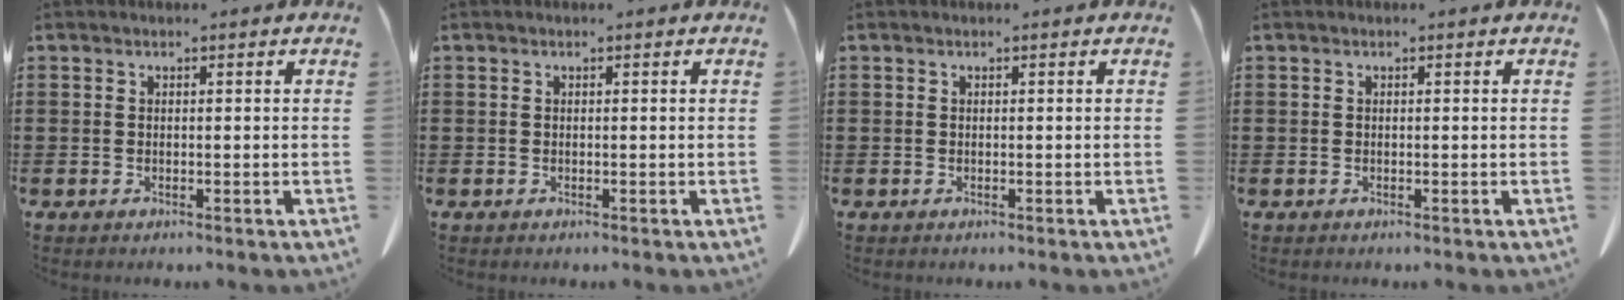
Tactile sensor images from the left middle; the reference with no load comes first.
{"total": 0.0}
{"total": 0.0}
{"total": 0.0}